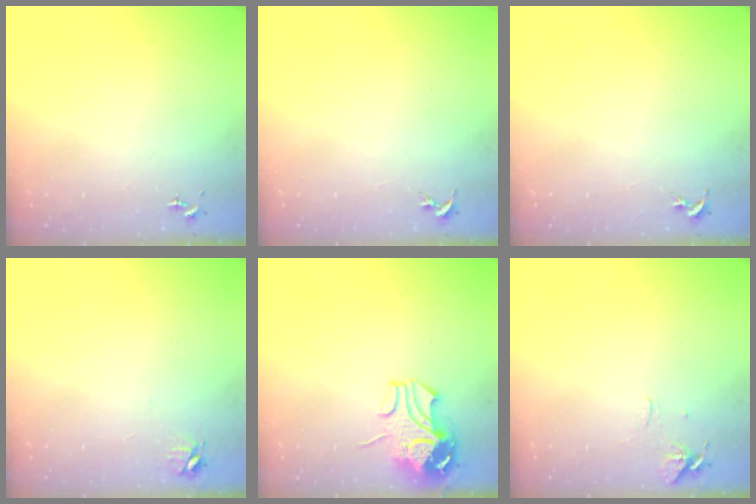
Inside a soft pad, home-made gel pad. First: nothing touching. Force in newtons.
{"total": 0.0}
{"total": 0.0}
{"total": 4.7, "press": 4.7, "slide": 0.6}
{"total": 10.0, "press": 9.9, "slide": 1.5}
{"total": 7.4, "press": 7.4, "slide": 0.6}